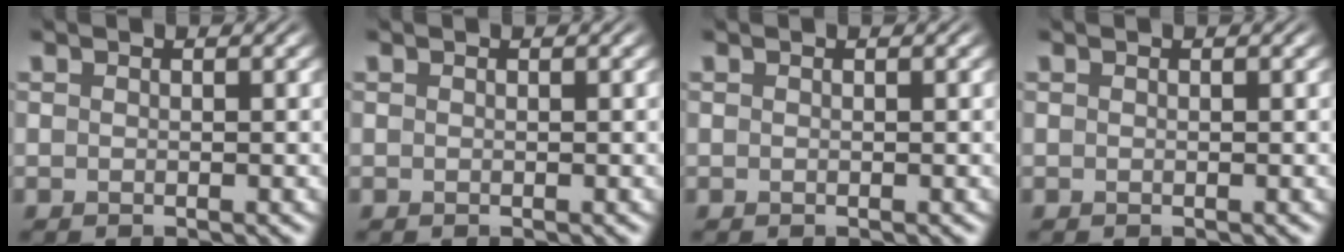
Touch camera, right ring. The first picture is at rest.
{"total": 0.0}
{"total": 0.0}
{"total": 0.0}